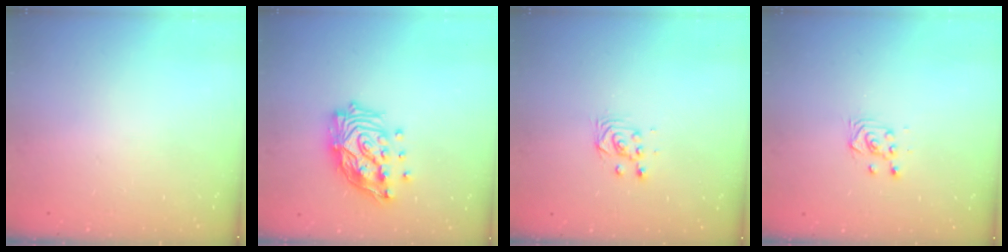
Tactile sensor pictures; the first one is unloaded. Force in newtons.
{"total": 16.7, "press": 16.6, "slide": 1.1}
{"total": 3.7, "press": 3.7, "slide": 0.3}
{"total": 4.1, "press": 4.0, "slide": 1.0}